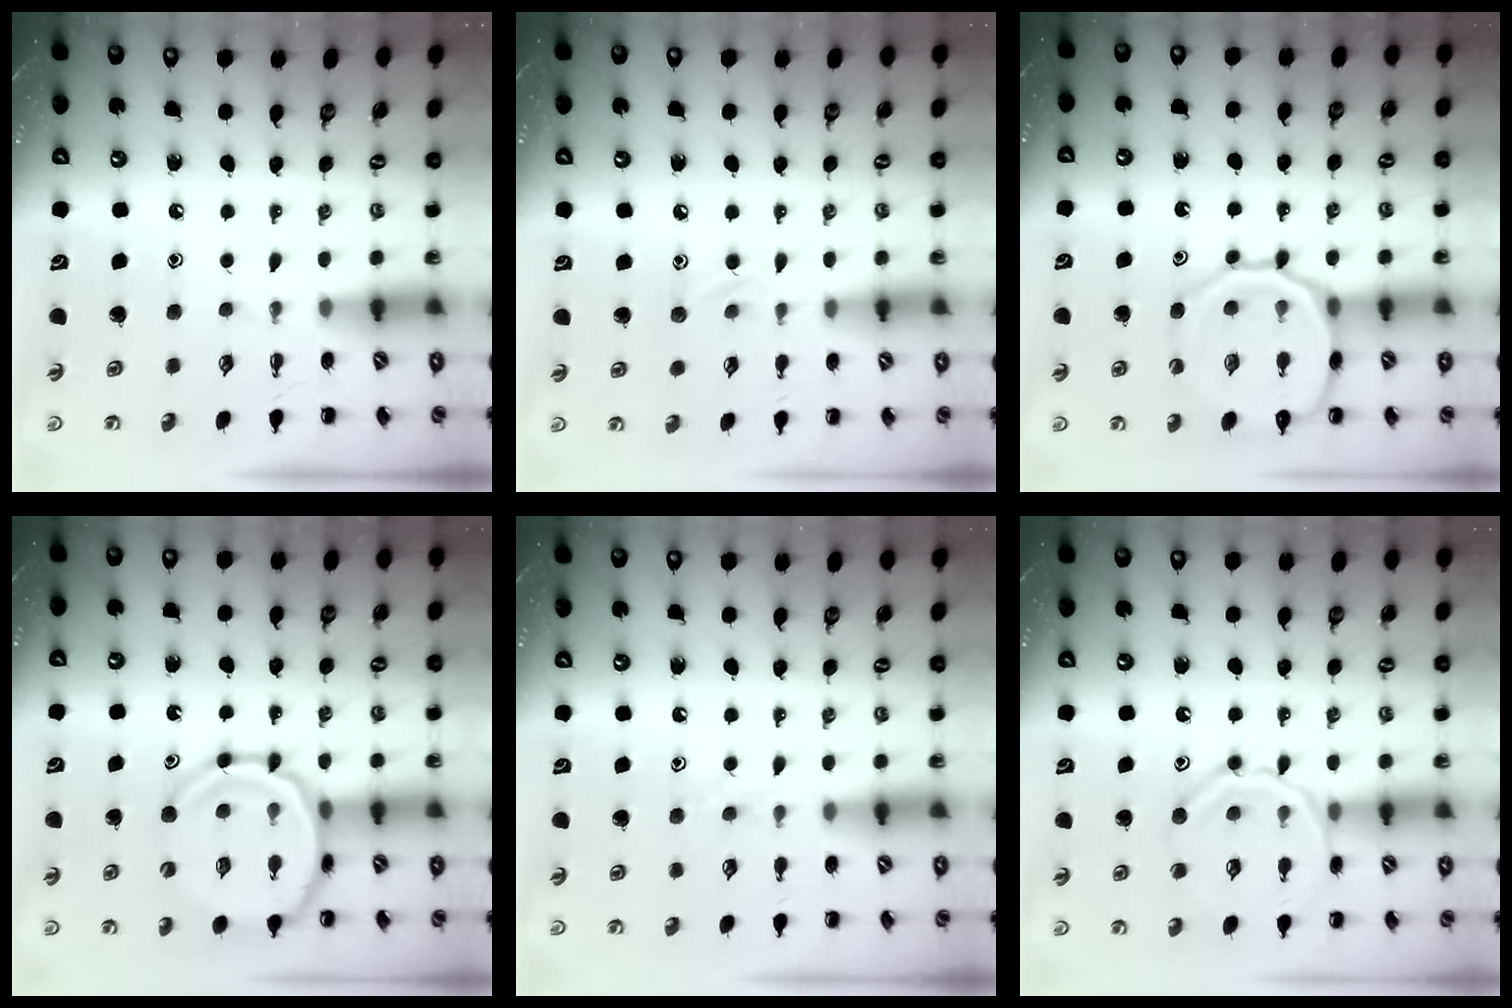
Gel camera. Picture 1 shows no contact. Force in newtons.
{"total": 7.6, "press": 7.4, "slide": 1.8}
{"total": 16.1, "press": 16.0, "slide": 2.4}
{"total": 13.0, "press": 12.6, "slide": 3.4}
{"total": 6.2, "press": 6.2, "slide": 0.8}
{"total": 13.1, "press": 13.0, "slide": 1.4}